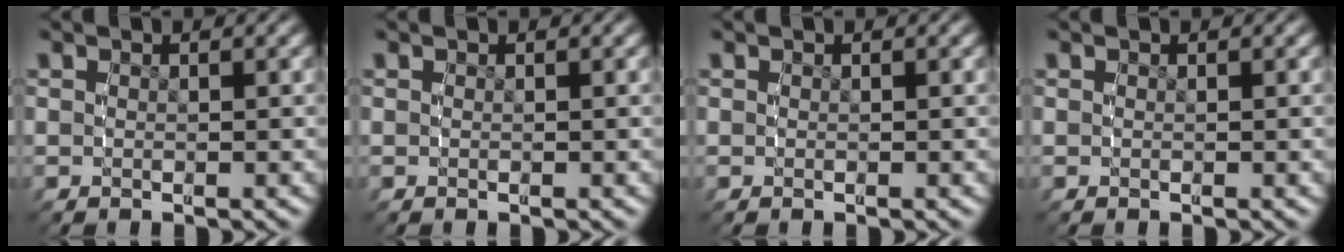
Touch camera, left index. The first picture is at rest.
{"total": 0.0}
{"total": 0.0}
{"total": 0.0}